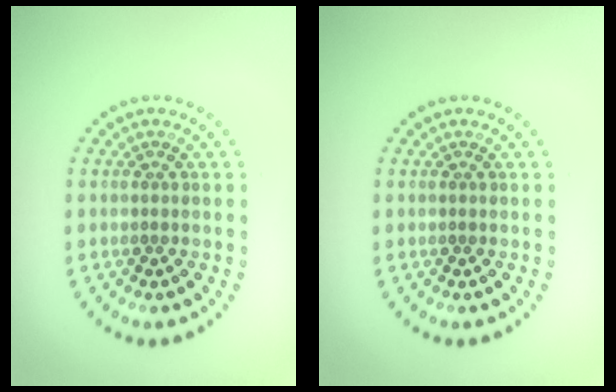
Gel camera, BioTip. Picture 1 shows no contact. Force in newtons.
{"total": 0.0}